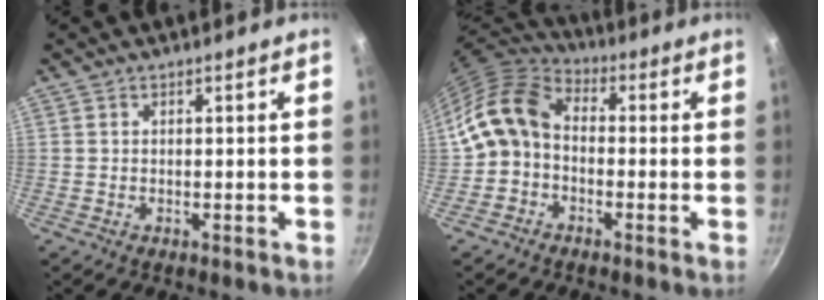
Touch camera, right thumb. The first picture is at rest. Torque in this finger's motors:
{"motor_torque": [0.58, 1.99, 0.85, -0.85, 0.30]}